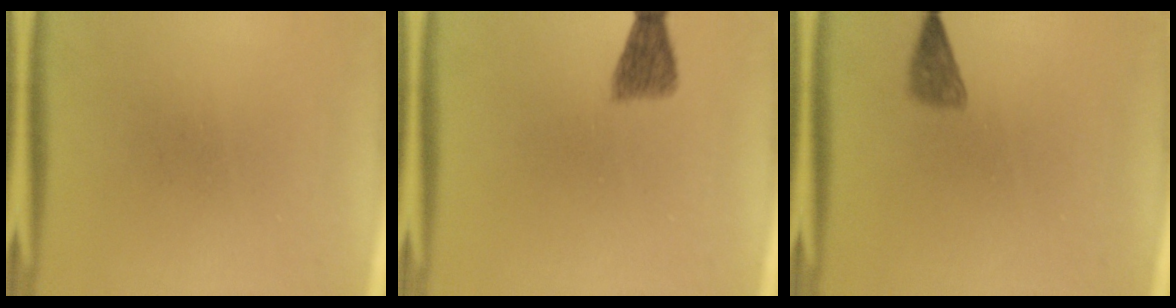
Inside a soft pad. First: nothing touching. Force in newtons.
{"total": 3.7}
{"total": 2.1}